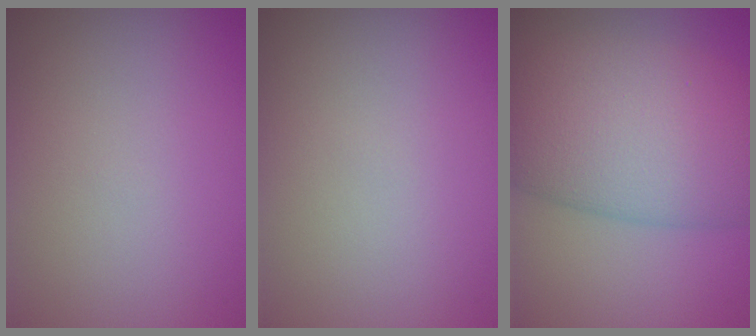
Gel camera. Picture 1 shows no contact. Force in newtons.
{"total": 0.0}
{"total": 12.1, "press": 12.0, "slide": 0.4}